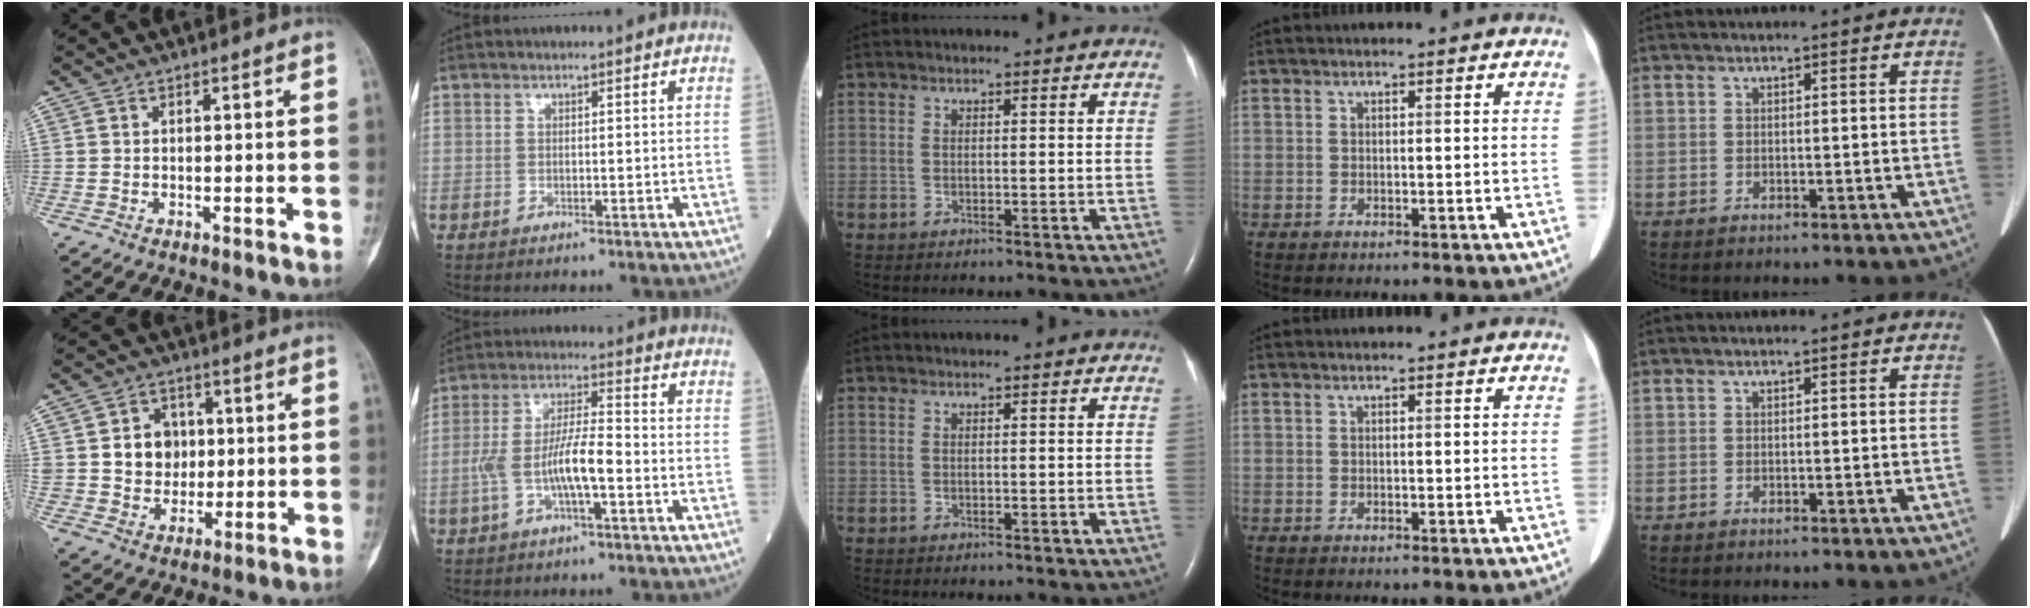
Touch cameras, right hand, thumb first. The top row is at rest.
{"thumb": {"total": 8.7, "force": [1.2, 7.5, 4.1], "torque": [-0.022, 0.000, 0.023]}, "index": {"total": 8.4, "force": [-2.2, 1.8, 7.9], "torque": [-0.161, 0.016, -0.044]}}